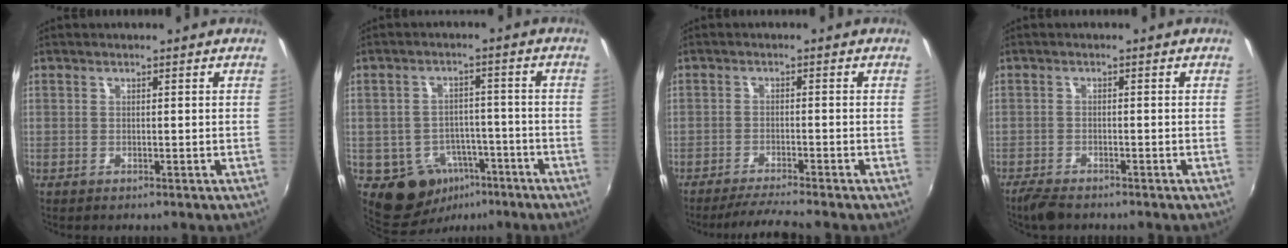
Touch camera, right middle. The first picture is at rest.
{"total": 9.5, "force": [-4.9, 7.4, 3.4], "torque": [-0.074, 0.016, -0.050]}
{"total": 5.4, "force": [-4.9, -0.5, 2.2], "torque": [-0.060, -0.010, -0.085]}
{"total": 3.9, "force": [-3.4, 0.9, 1.7], "torque": [-0.049, -0.015, -0.067]}